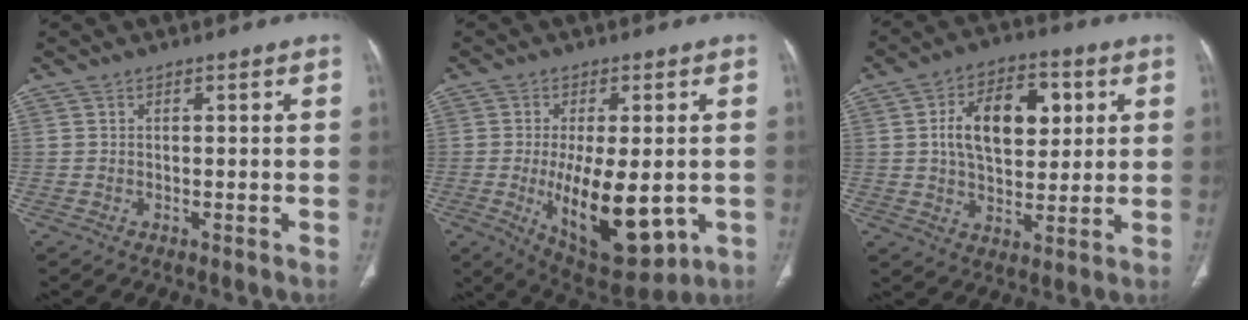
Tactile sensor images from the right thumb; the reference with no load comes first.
{"total": 16.5, "force": [-3.2, 7.2, 14.5], "torque": [-0.216, -0.021, -0.026]}
{"total": 14.3, "force": [3.3, 8.5, 11.0], "torque": [-0.151, 0.005, 0.053]}